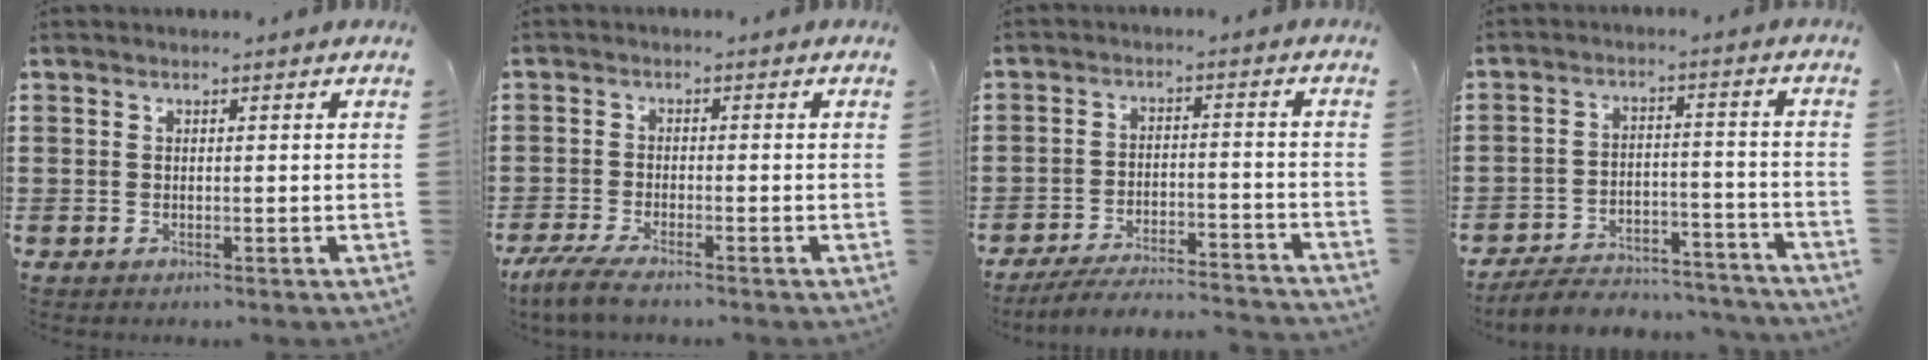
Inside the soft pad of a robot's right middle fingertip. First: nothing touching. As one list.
[{"total": 3.7, "force": [-3.1, 0.1, 2.0], "torque": [-0.054, -0.013, -0.064]}, {"total": 5.4, "force": [-5.1, 0.2, 1.7], "torque": [-0.041, -0.008, -0.102]}, {"total": 6.0, "force": [-5.7, 1.1, 1.2], "torque": [-0.030, 0.008, -0.115]}]